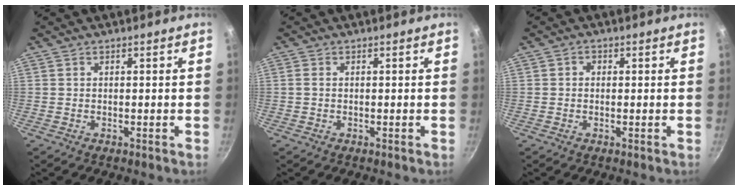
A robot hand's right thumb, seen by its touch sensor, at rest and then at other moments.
{"total": 0.9, "force": [0.0, 0.6, 0.6], "torque": [-0.013, 0.003, -0.002]}
{"total": 1.4, "force": [0.2, 1.2, 0.6], "torque": [-0.006, 0.003, -0.001]}